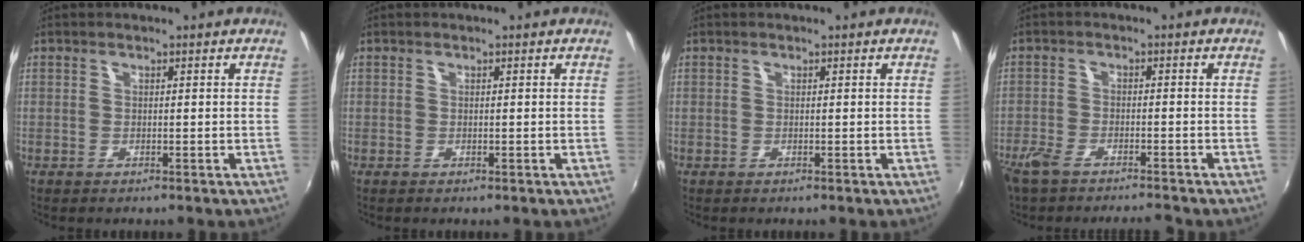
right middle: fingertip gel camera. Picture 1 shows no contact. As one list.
[{"total": 0.0}, {"total": 0.0}, {"total": 6.5, "force": [-5.5, 1.5, 3.1], "torque": [-0.083, -0.018, -0.104]}]